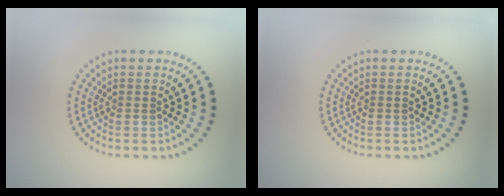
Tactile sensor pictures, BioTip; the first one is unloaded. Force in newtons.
{"total": 0.0}